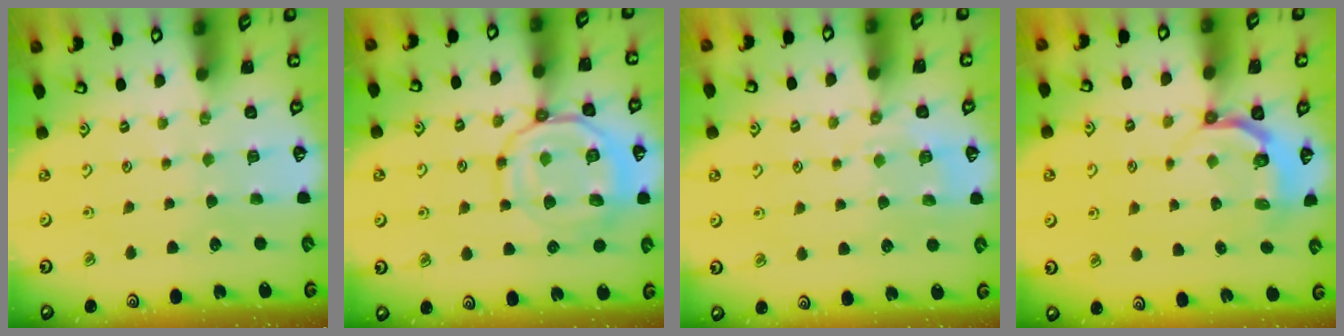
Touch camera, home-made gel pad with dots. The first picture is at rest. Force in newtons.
{"total": 13.8, "press": 13.8, "slide": 1.5}
{"total": 6.0, "press": 5.8, "slide": 1.4}
{"total": 4.5, "press": 3.7, "slide": 2.6}